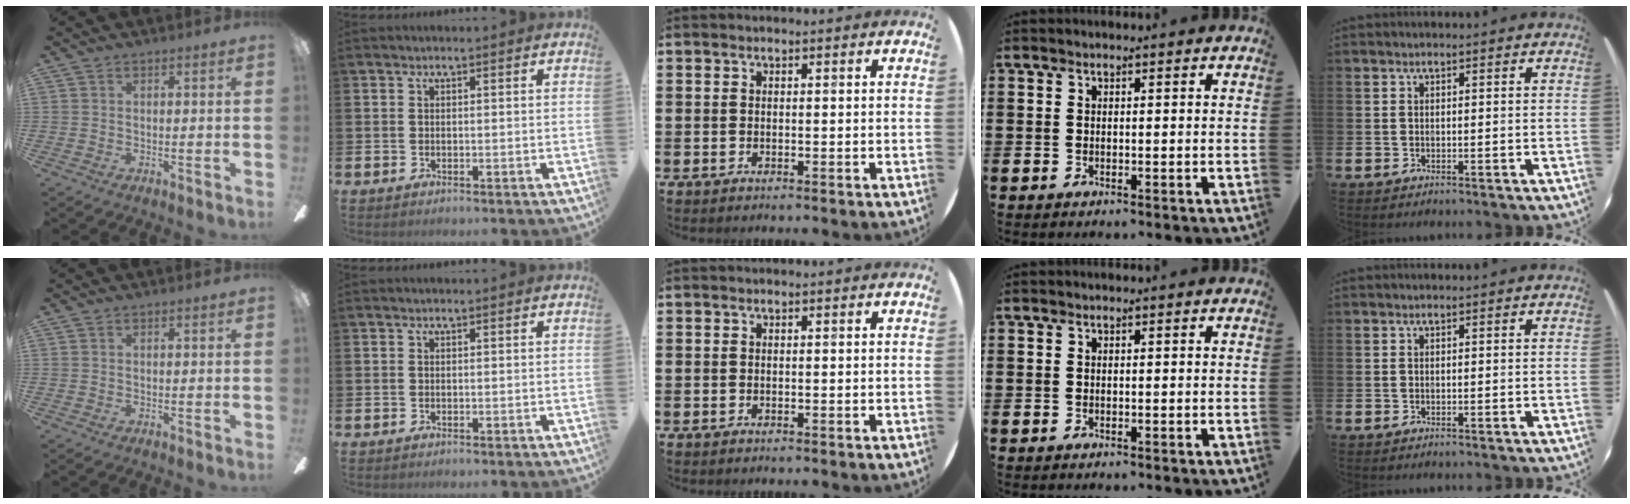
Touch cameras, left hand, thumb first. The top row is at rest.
{}